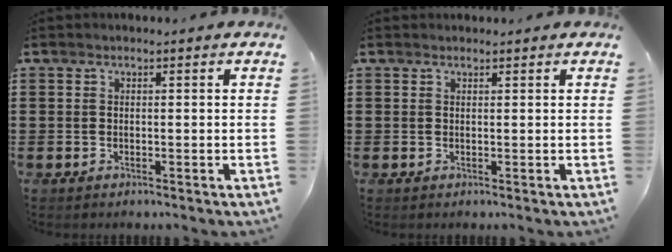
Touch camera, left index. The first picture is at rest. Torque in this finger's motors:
{"motor_torque": [0.16, 0.21, 0.04, 0.00]}